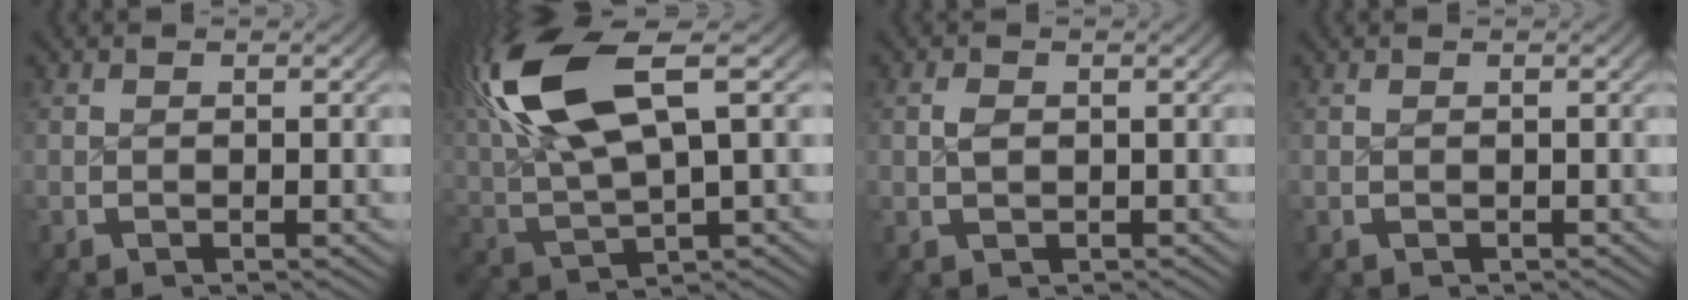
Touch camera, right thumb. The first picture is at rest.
{"total": 10.2, "force": [3.5, 5.1, 8.0], "torque": [-0.177, -0.007, 0.072]}
{"total": 0.7, "force": [0.4, 0.4, -0.4], "torque": [0.002, -0.006, 0.009]}
{"total": 0.5, "force": [0.1, -0.1, -0.5], "torque": [0.010, 0.000, 0.002]}